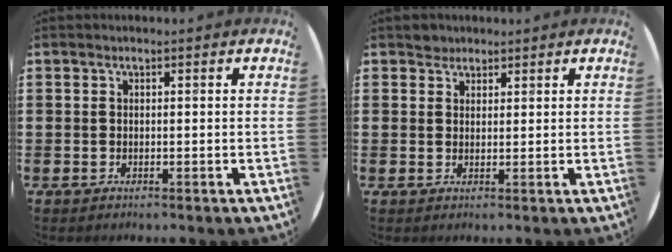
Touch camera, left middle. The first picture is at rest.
{"total": 1.7, "force": [1.5, 0.7, -0.1], "torque": [0.007, -0.001, 0.029]}